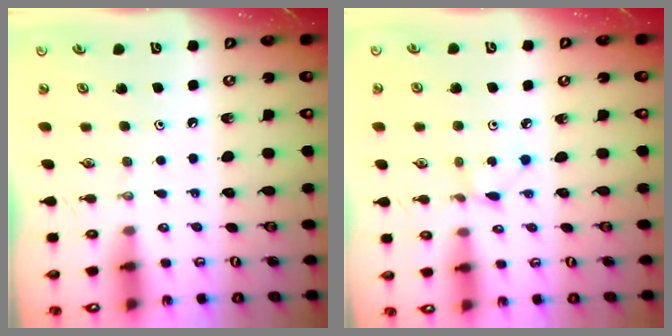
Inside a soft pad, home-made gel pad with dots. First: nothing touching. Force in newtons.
{"total": 1.1, "press": 1.1, "slide": 0.1}